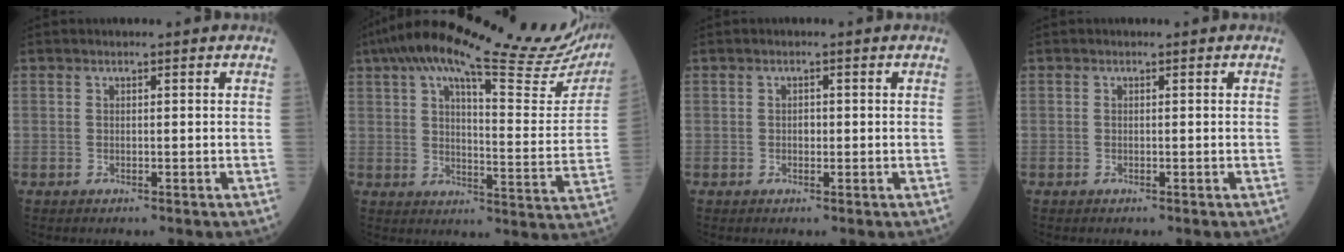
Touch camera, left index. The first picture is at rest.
{"total": 28.5, "force": [24.1, 3.9, 14.8], "torque": [-0.232, -0.031, 0.302]}
{"total": 0.9, "force": [0.0, 0.6, 0.7], "torque": [-0.011, 0.002, -0.001]}
{"total": 0.0}